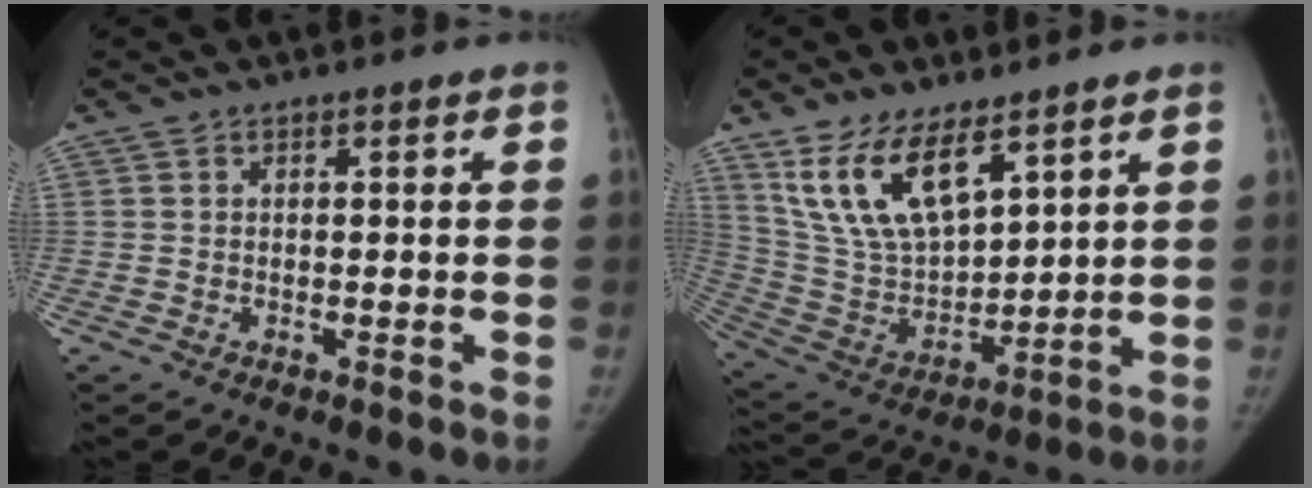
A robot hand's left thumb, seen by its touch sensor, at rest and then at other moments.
{"total": 15.7, "force": [9.5, 7.0, 10.4], "torque": [-0.171, -0.040, 0.202]}